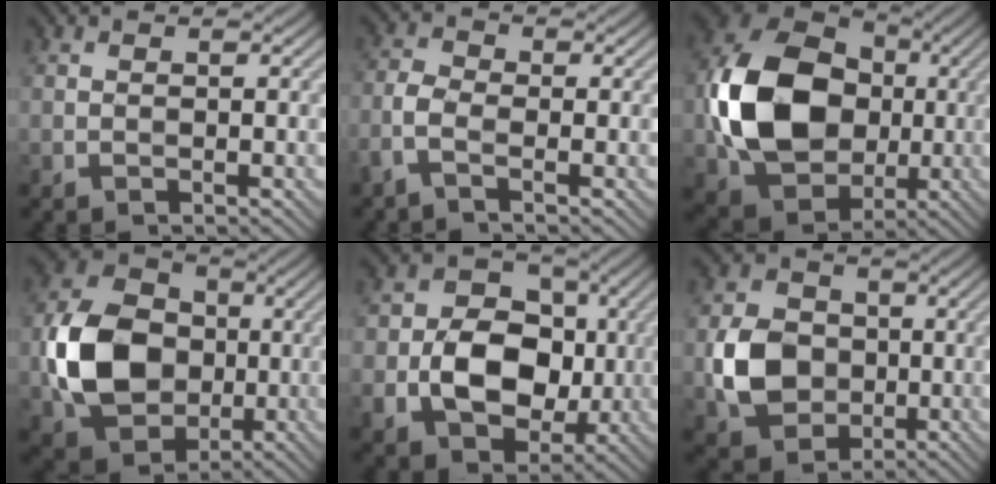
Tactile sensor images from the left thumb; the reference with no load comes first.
{"total": 3.2, "force": [-1.7, 1.4, 2.4], "torque": [-0.066, 0.007, -0.048]}
{"total": 15.6, "force": [-0.6, 12.2, 9.8], "torque": [-0.219, 0.004, -0.009]}
{"total": 12.4, "force": [-1.3, 9.9, 7.4], "torque": [-0.173, 0.007, -0.026]}
{"total": 10.7, "force": [-1.6, 8.2, 6.6], "torque": [-0.127, -0.006, -0.037]}
{"total": 8.5, "force": [-1.2, 7.1, 4.6], "torque": [-0.112, -0.003, -0.028]}